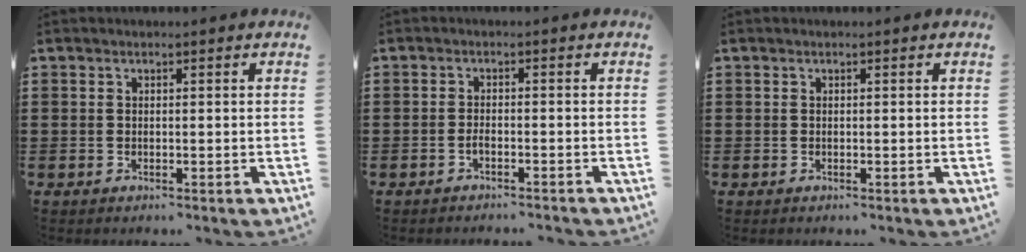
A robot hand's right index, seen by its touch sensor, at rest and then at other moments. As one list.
[{"total": 1.4, "force": [-1.1, 0.2, 0.8], "torque": [-0.017, -0.004, -0.020]}, {"total": 0.0}]